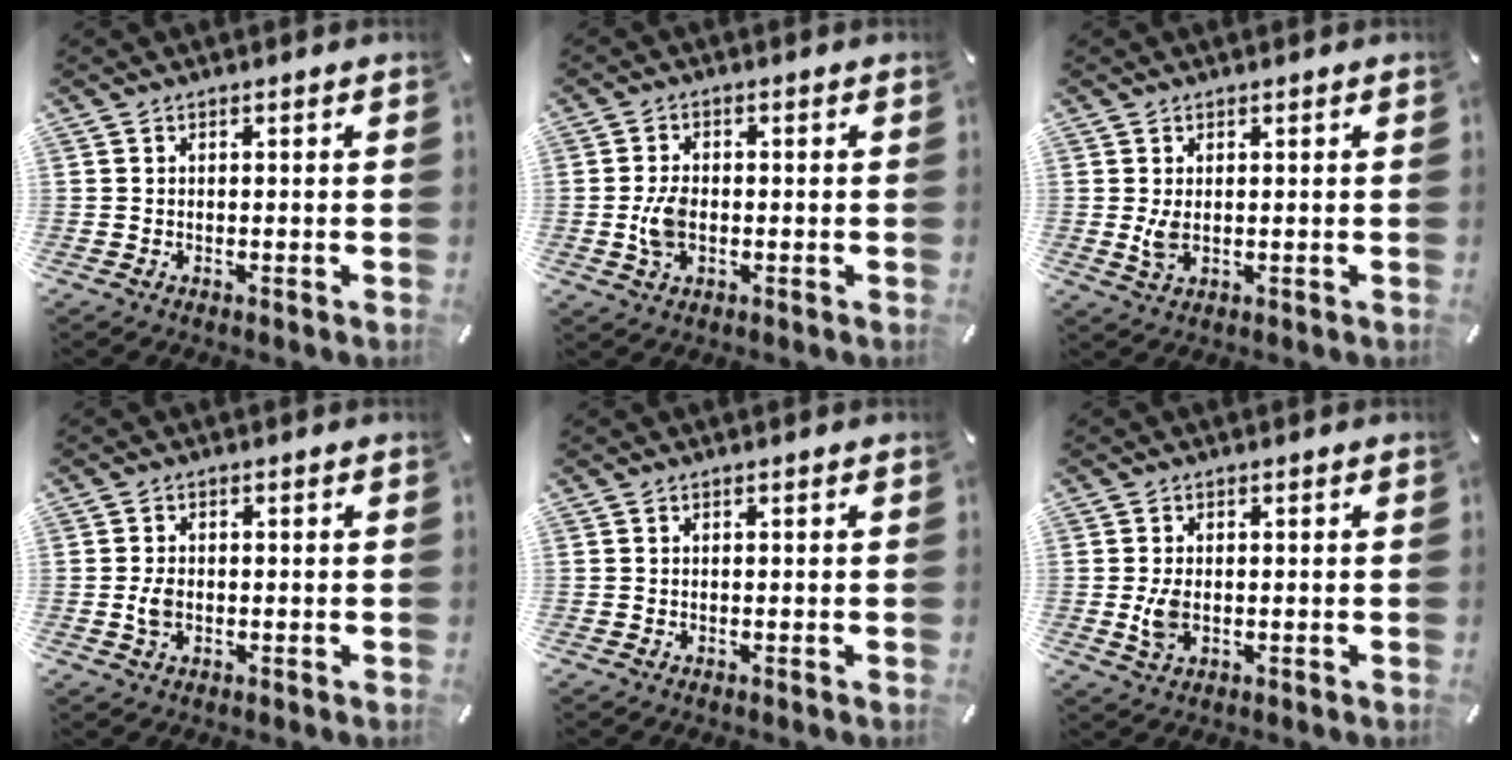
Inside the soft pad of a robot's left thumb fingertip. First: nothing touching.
{"total": 5.4, "force": [-0.7, 3.5, 4.1], "torque": [-0.092, 0.000, -0.016]}
{"total": 3.6, "force": [0.3, 1.9, 3.0], "torque": [-0.064, -0.006, 0.001]}
{"total": 3.2, "force": [-0.3, 2.2, 2.3], "torque": [-0.049, 0.003, -0.007]}
{"total": 0.0}
{"total": 4.3, "force": [-0.2, 2.7, 3.4], "torque": [-0.082, -0.010, -0.012]}